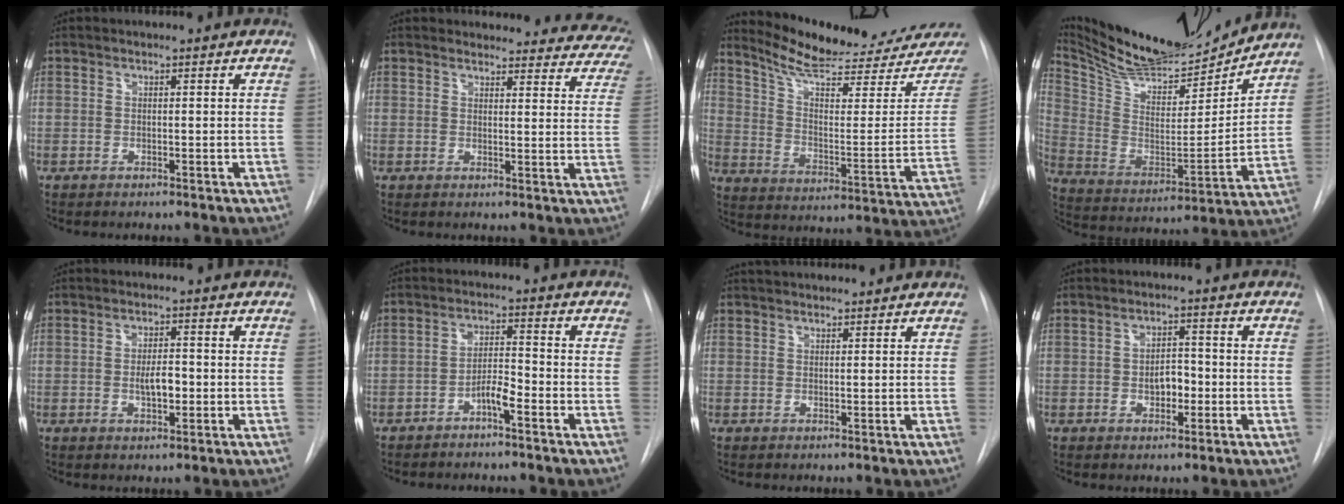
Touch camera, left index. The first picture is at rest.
{"total": 20.7, "force": [19.5, 5.9, 3.5], "torque": [-0.026, -0.065, 0.196]}
{"total": 21.9, "force": [20.4, 2.5, 7.4], "torque": [-0.108, -0.077, 0.277]}
{"total": 21.3, "force": [19.8, 3.3, 7.2], "torque": [-0.139, -0.022, 0.322]}
{"total": 3.5, "force": [-0.9, 1.3, 3.1], "torque": [-0.051, -0.001, -0.012]}
{"total": 3.6, "force": [-2.6, 0.4, 2.5], "torque": [-0.044, 0.005, -0.046]}
{"total": 5.8, "force": [5.3, 1.0, 1.9], "torque": [-0.025, 0.035, 0.074]}
{"total": 3.5, "force": [-1.2, 2.0, 2.6], "torque": [-0.036, 0.005, -0.015]}